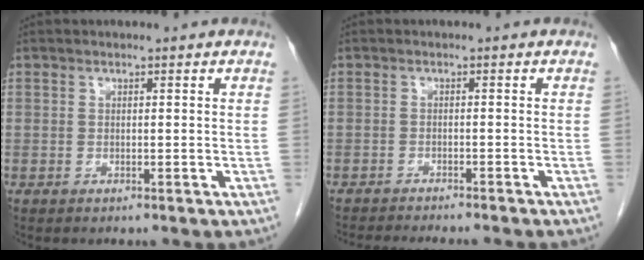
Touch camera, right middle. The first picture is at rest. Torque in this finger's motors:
{"motor_torque": [0.34, -0.33, 0.06, 0.04]}